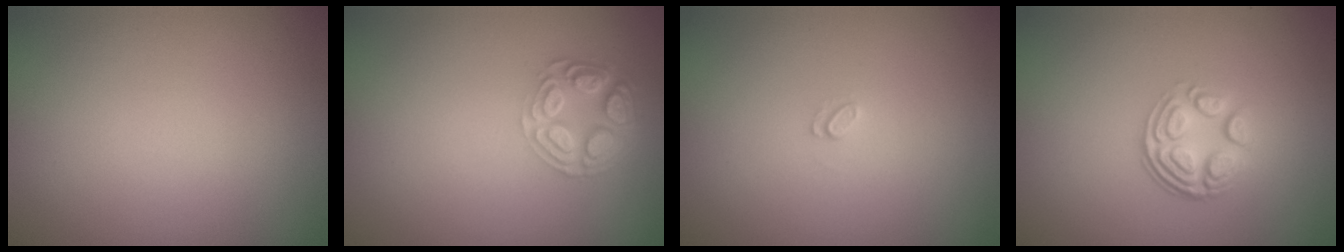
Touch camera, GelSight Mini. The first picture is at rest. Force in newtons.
{"total": 4.3, "press": 3.4, "slide": 2.7}
{"total": 0.7, "press": 0.7, "slide": 0.1}
{"total": 4.0, "press": 2.8, "slide": 2.9}